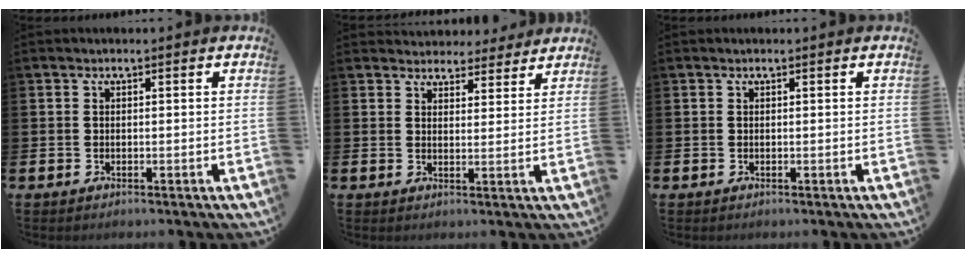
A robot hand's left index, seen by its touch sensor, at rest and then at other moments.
{"total": 3.9, "force": [3.7, 1.2, -0.2], "torque": [0.001, -0.025, 0.066]}
{"total": 0.0}